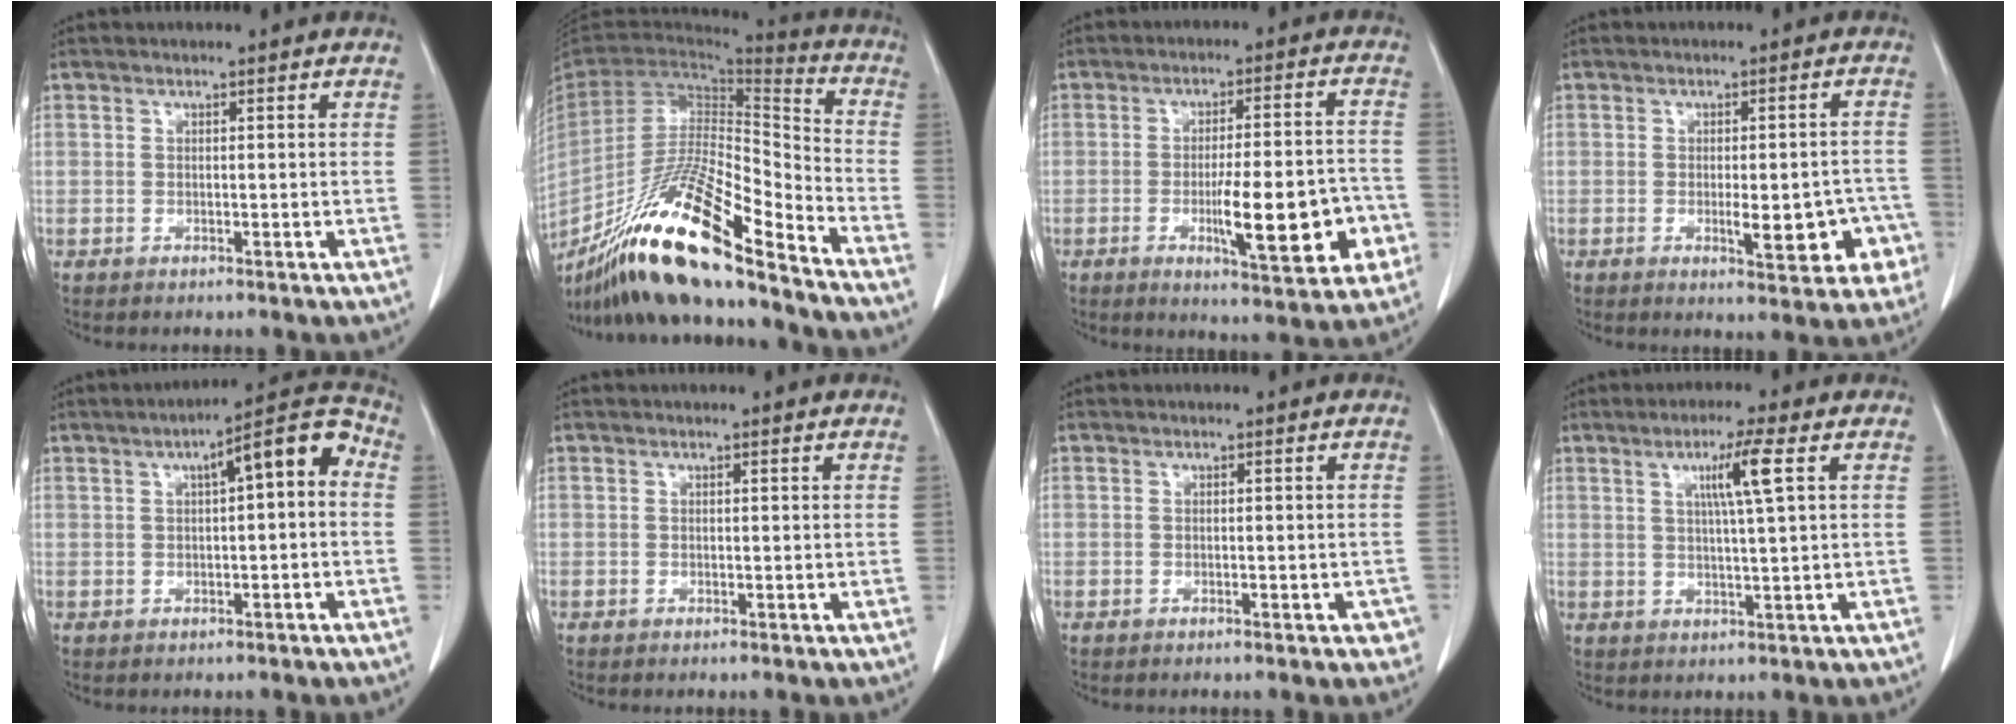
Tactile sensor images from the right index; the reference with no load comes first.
{"total": 22.6, "force": [-16.8, 1.9, 14.9], "torque": [-0.281, -0.030, -0.311]}
{"total": 13.3, "force": [-4.1, 2.5, 12.4], "torque": [-0.178, 0.001, -0.054]}
{"total": 7.9, "force": [-2.6, 2.5, 7.0], "torque": [-0.082, 0.008, -0.027]}
{"total": 8.2, "force": [1.3, 1.8, 7.9], "torque": [-0.106, 0.038, 0.011]}
{"total": 0.0}
{"total": 2.0, "force": [-1.3, 0.8, 1.4], "torque": [-0.008, 0.001, -0.015]}
{"total": 5.7, "force": [2.0, -0.9, 5.3], "torque": [-0.093, 0.000, 0.034]}